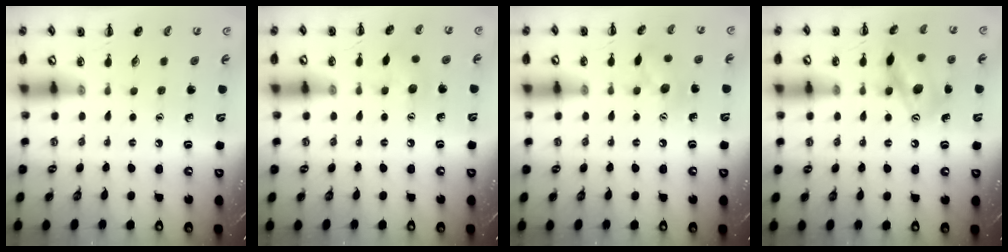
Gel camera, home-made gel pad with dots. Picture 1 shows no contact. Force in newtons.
{"total": 5.1, "press": 4.9, "slide": 1.2}
{"total": 8.5, "press": 8.4, "slide": 0.3}
{"total": 14.0, "press": 13.7, "slide": 3.0}